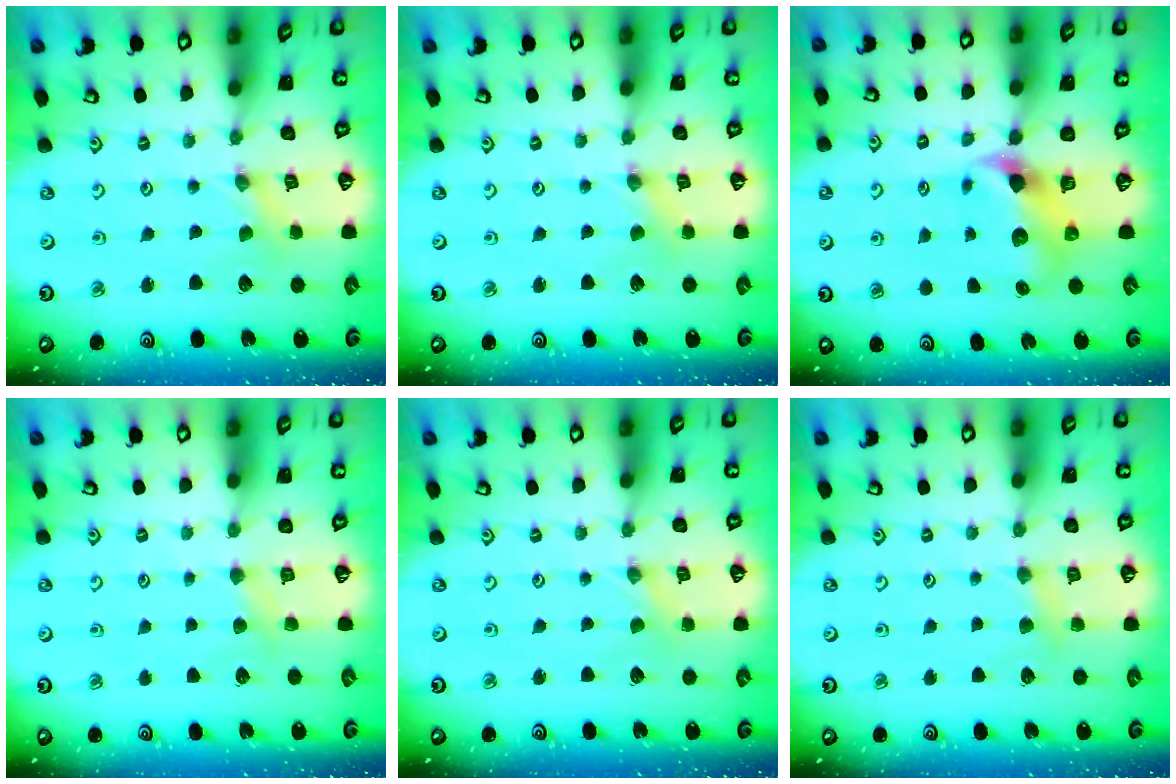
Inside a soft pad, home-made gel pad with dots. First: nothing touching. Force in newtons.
{"total": 0.0}
{"total": 7.5, "press": 7.5, "slide": 1.1}
{"total": 3.1, "press": 3.1, "slide": 0.5}
{"total": 0.0}
{"total": 5.2, "press": 5.1, "slide": 0.7}